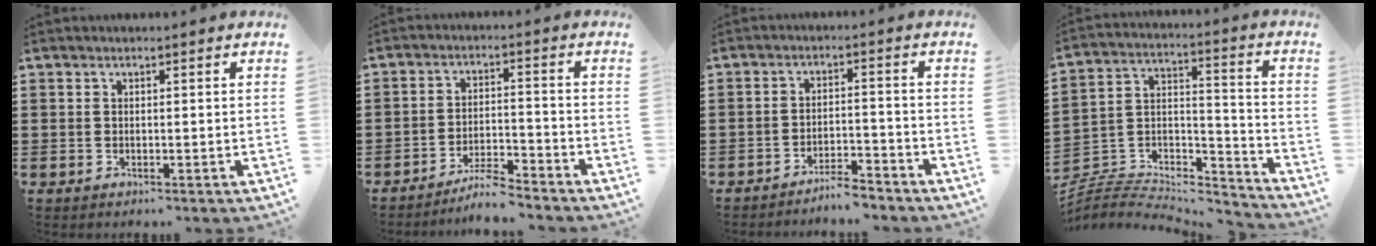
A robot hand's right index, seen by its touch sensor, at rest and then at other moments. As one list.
[{"total": 5.2, "force": [-4.9, 0.3, 1.7], "torque": [-0.031, 0.003, -0.094]}, {"total": 3.9, "force": [-3.9, -0.1, 0.6], "torque": [-0.017, 0.000, -0.080]}, {"total": 4.7, "force": [-4.2, 1.9, 0.7], "torque": [-0.024, -0.007, -0.088]}]